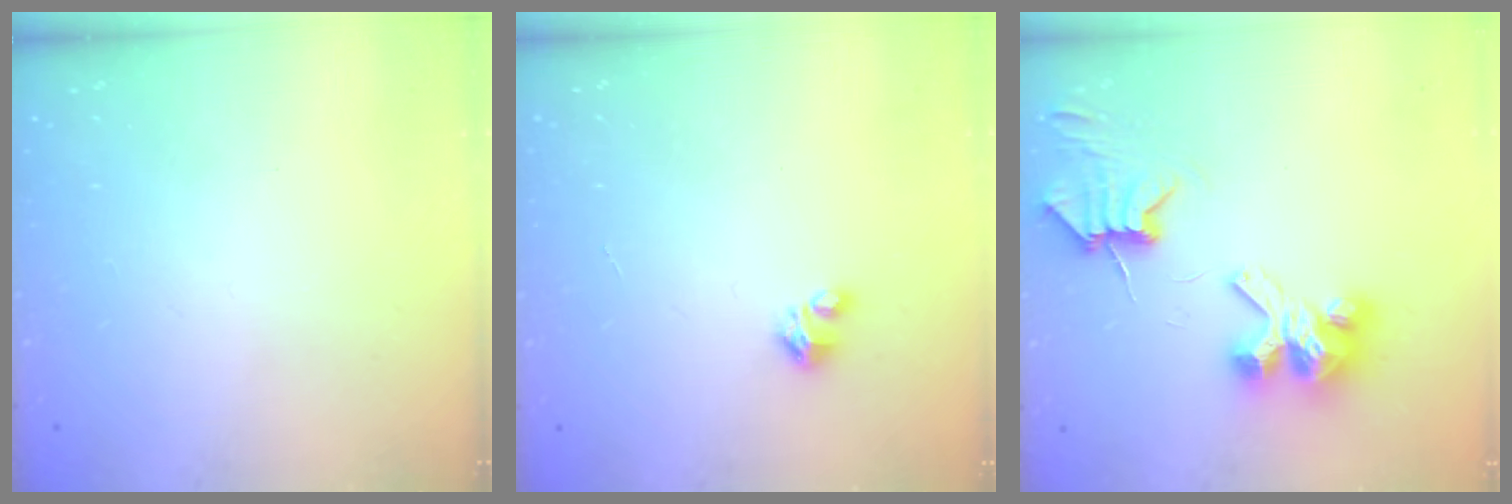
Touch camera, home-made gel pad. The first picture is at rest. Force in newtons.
{"total": 1.6, "press": 1.6, "slide": 0.1}
{"total": 6.3, "press": 6.3, "slide": 0.8}